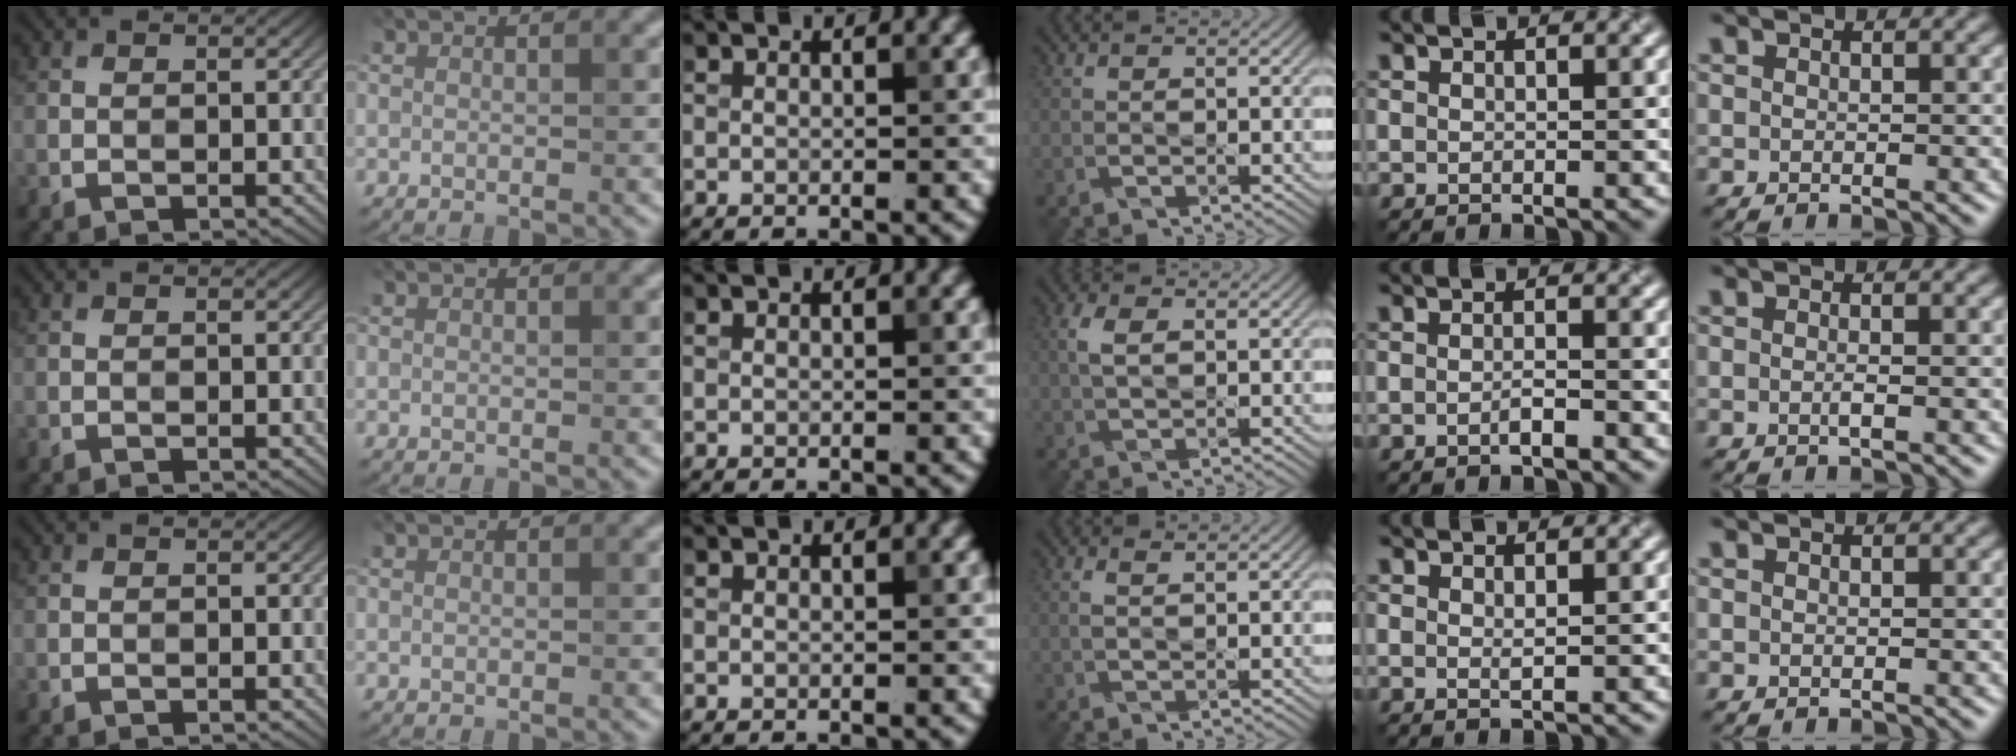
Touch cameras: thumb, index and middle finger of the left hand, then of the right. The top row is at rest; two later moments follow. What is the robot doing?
{"motion": "dispense", "object": "toothpaste"}